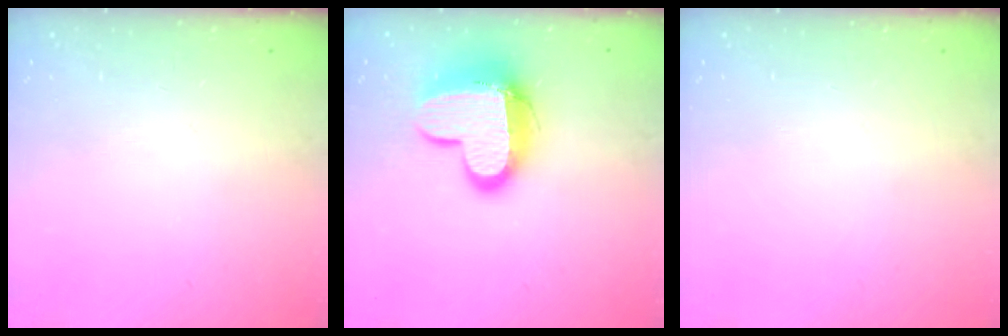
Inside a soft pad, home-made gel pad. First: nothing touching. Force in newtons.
{"total": 14.8, "press": 14.7, "slide": 1.2}
{"total": 0.0}